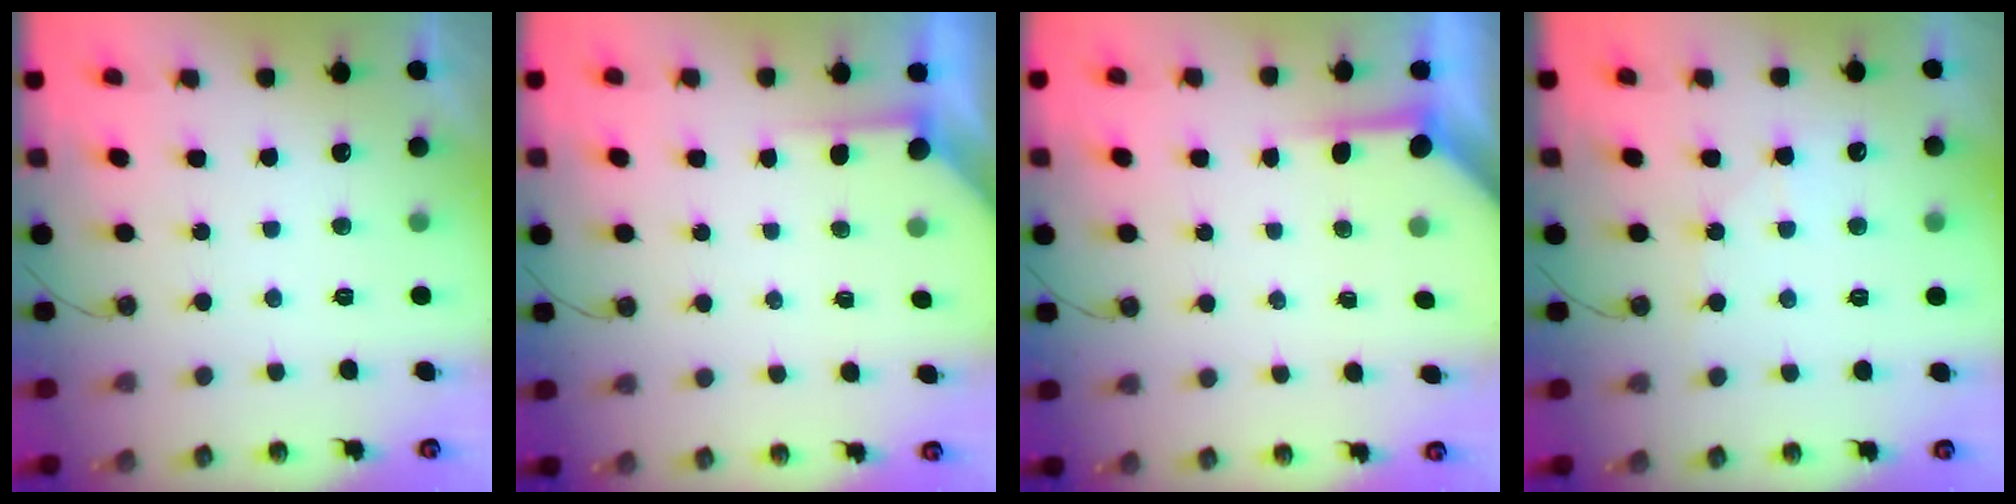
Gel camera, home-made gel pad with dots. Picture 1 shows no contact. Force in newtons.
{"total": 2.2, "press": 2.2, "slide": 0.3}
{"total": 3.4, "press": 3.4, "slide": 0.5}
{"total": 5.4, "press": 5.4, "slide": 0.7}